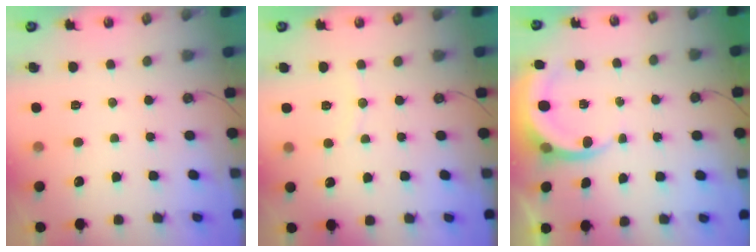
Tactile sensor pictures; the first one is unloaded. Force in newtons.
{"total": 3.2, "press": 3.2, "slide": 0.1}
{"total": 4.6, "press": 4.6, "slide": 0.3}